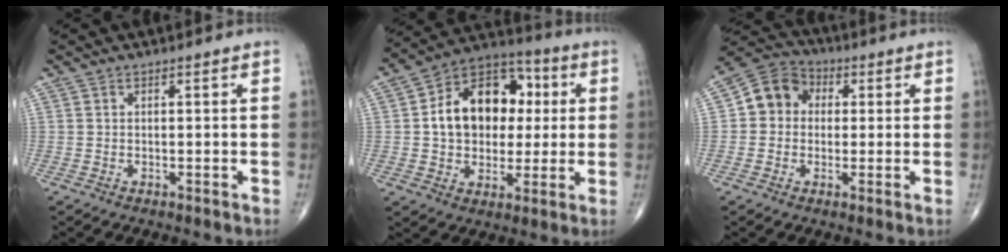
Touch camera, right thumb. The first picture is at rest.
{"total": 17.6, "force": [2.1, 12.8, 11.8], "torque": [-0.142, 0.022, 0.029]}
{"total": 8.5, "force": [0.8, 7.4, 4.0], "torque": [-0.050, 0.021, -0.001]}